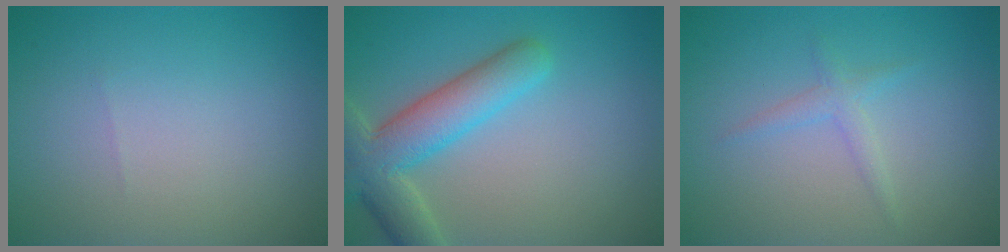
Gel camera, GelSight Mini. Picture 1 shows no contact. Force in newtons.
{"total": 6.5, "press": 6.4, "slide": 0.5}
{"total": 1.4, "press": 1.4, "slide": 0.0}